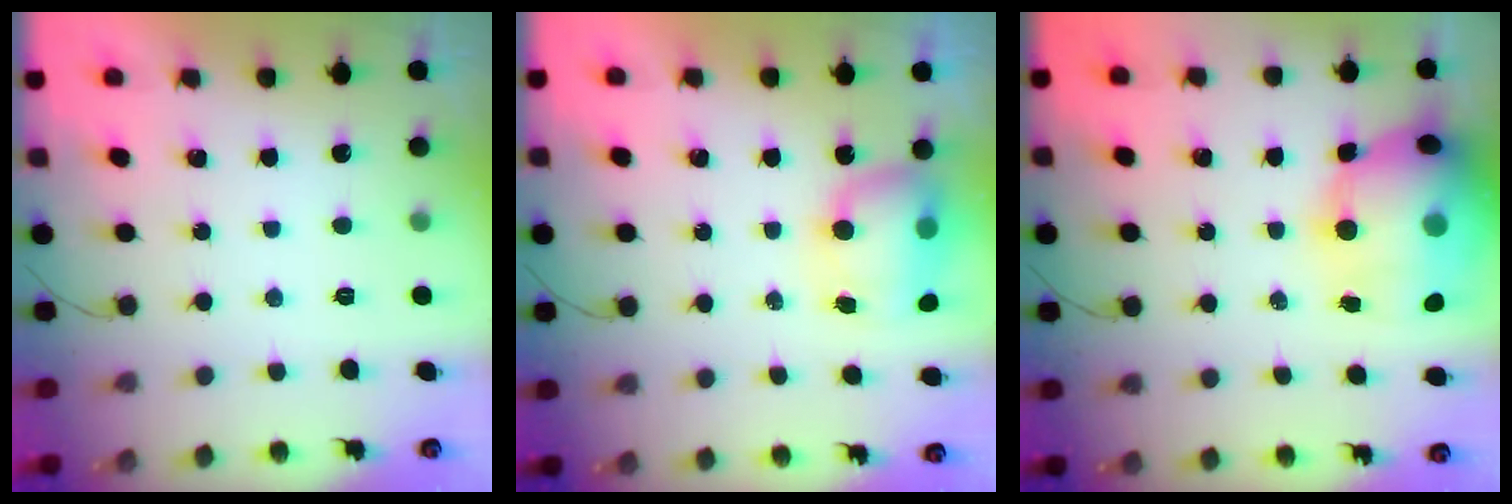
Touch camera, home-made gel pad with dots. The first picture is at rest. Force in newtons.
{"total": 7.6, "press": 7.5, "slide": 1.0}
{"total": 21.4, "press": 20.8, "slide": 5.2}